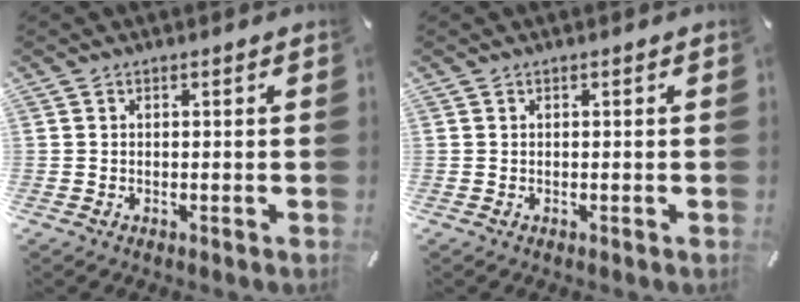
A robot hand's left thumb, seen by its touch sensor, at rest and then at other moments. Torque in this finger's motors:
{"motor_torque": [0.00, 0.00, 0.00, 0.00, 0.00]}